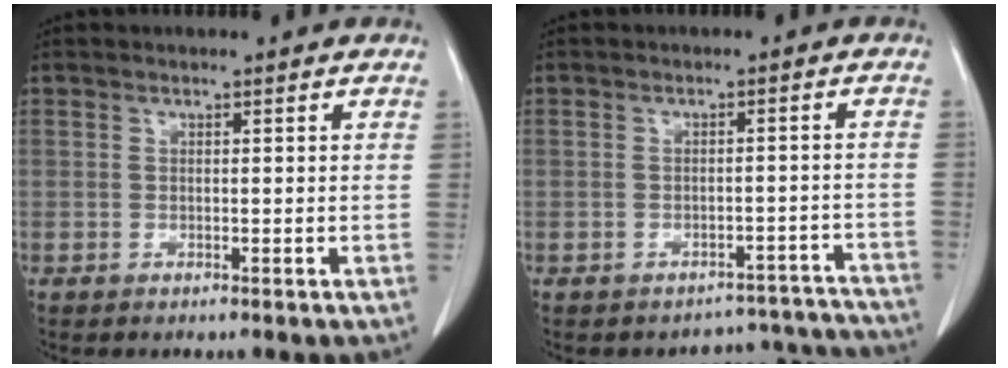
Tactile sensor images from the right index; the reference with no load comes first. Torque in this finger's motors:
{"motor_torque": [-1.50, -0.53, -1.06, -0.21]}